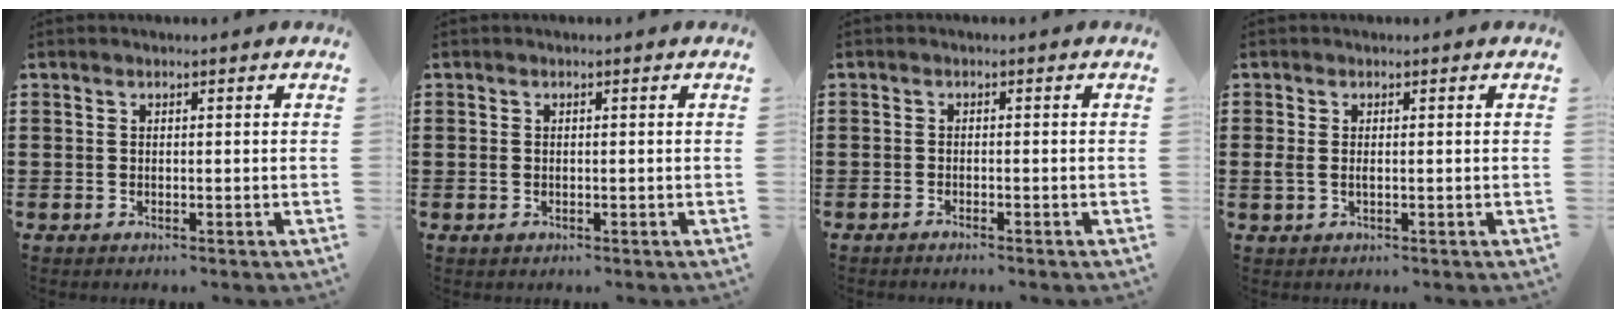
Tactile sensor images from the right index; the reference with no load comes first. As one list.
[{"total": 0.6, "force": [-0.4, 0.4, 0.2], "torque": [-0.005, 0.001, -0.008]}, {"total": 0.7, "force": [-0.7, 0.0, 0.0], "torque": [-0.002, 0.001, -0.014]}, {"total": 1.2, "force": [-0.1, 0.6, 1.1], "torque": [-0.030, 0.000, -0.005]}]